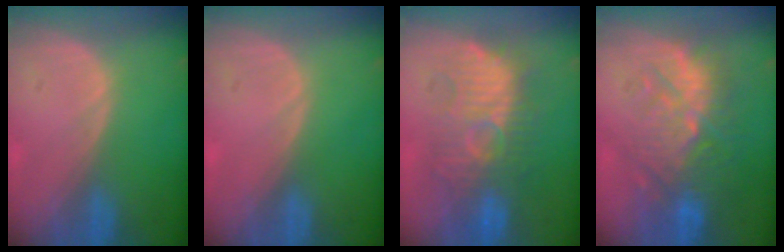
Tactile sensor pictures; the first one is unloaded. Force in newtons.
{"total": 0.0}
{"total": 9.9, "press": 9.9, "slide": 0.3}
{"total": 10.1, "press": 9.7, "slide": 2.8}